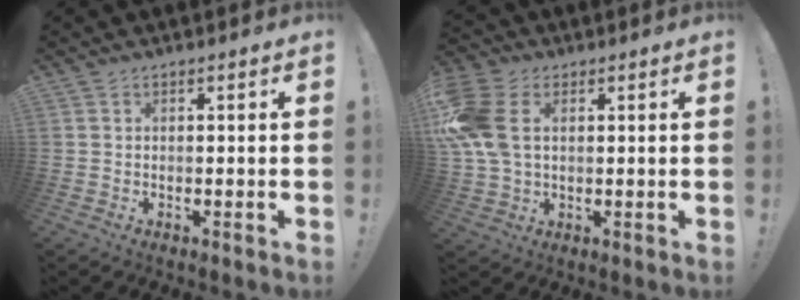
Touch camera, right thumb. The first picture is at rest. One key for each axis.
{"total": 13.2, "fx": 2.9, "fy": 9.0, "fz": 9.2, "tx": -0.203, "ty": 0.004, "tz": 0.059}